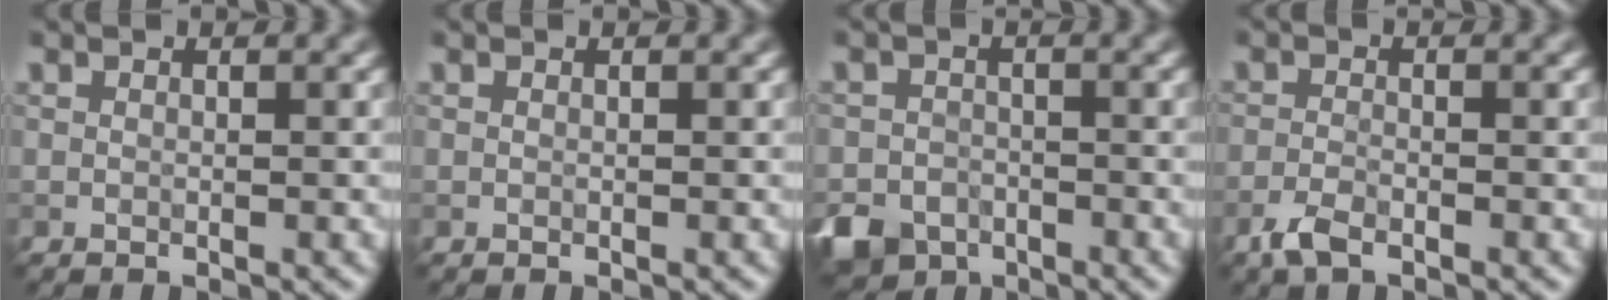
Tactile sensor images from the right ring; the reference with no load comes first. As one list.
[{"total": 0.0}, {"total": 5.6, "force": [-3.8, 3.8, 1.6], "torque": [-0.018, -0.008, -0.069]}, {"total": 2.0, "force": [-1.5, 0.7, 1.2], "torque": [-0.030, -0.003, -0.035]}]